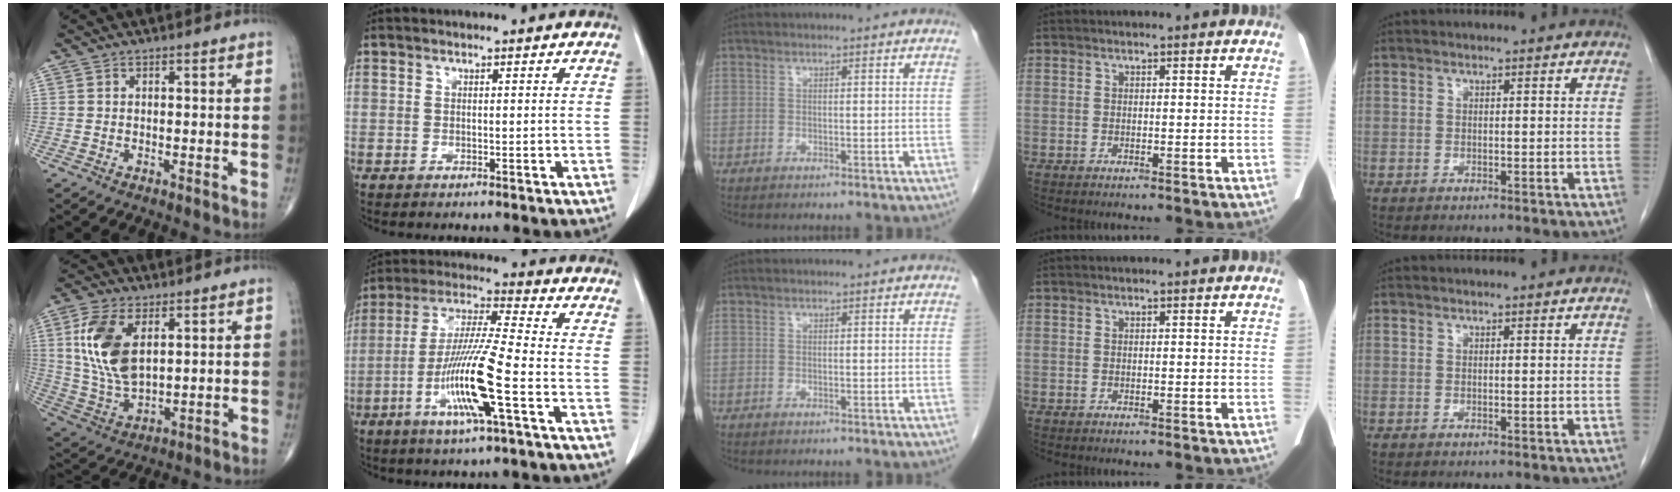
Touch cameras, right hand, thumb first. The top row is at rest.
{"thumb": {"total": 13.8, "force": [4.1, 7.3, 10.9], "torque": [-0.219, -0.015, 0.089]}, "index": {"total": 13.1, "force": [-4.6, -0.2, 12.3], "torque": [-0.247, -0.011, -0.093]}}